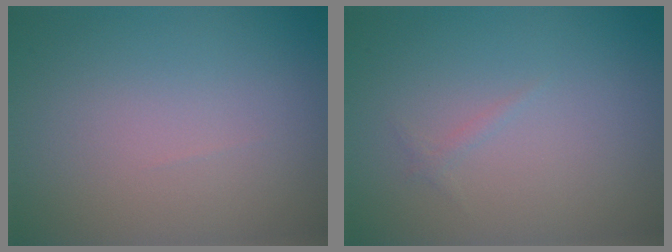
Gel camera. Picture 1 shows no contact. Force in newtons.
{"total": 0.5, "press": 0.5, "slide": 0.0}